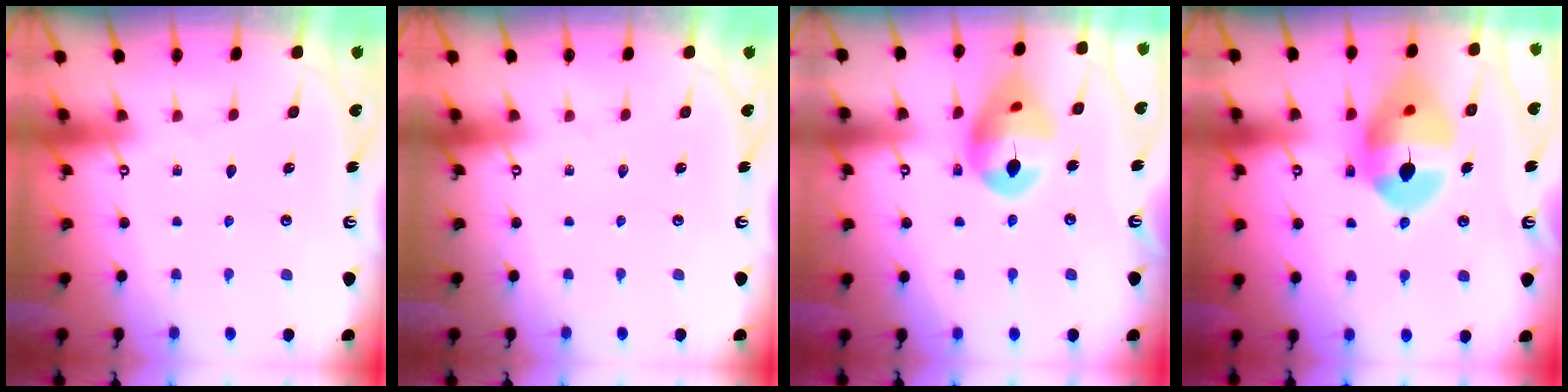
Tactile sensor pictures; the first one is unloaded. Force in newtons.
{"total": 0.0}
{"total": 15.1, "press": 15.0, "slide": 1.9}
{"total": 15.5, "press": 15.3, "slide": 2.2}